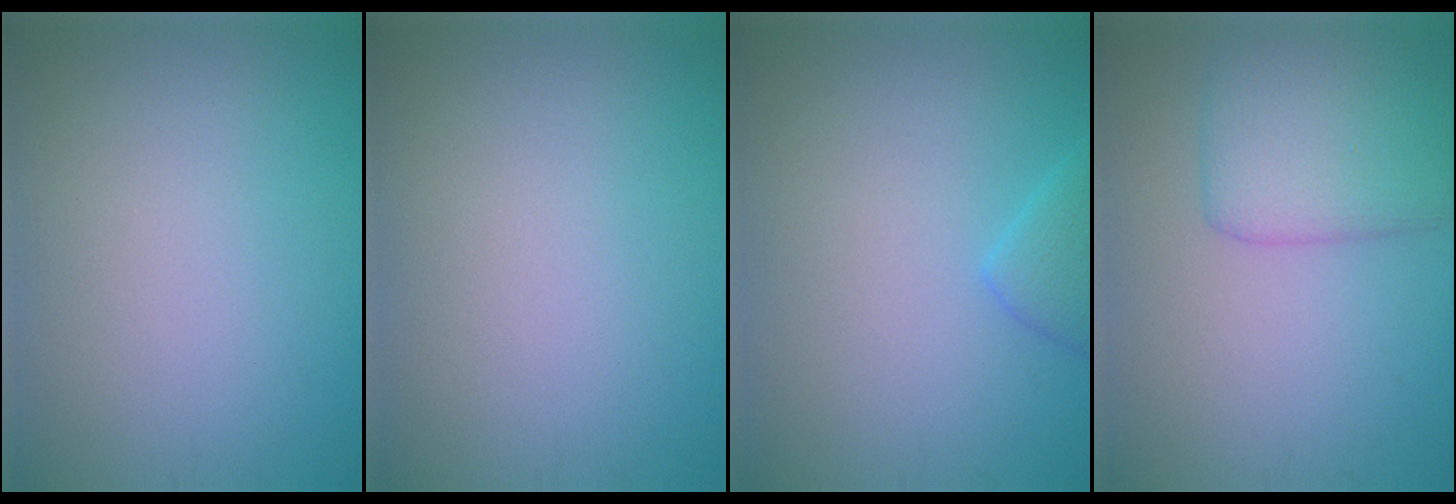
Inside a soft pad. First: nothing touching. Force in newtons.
{"total": 0.0}
{"total": 2.0, "press": 1.9, "slide": 0.2}
{"total": 4.3, "press": 4.3, "slide": 0.2}